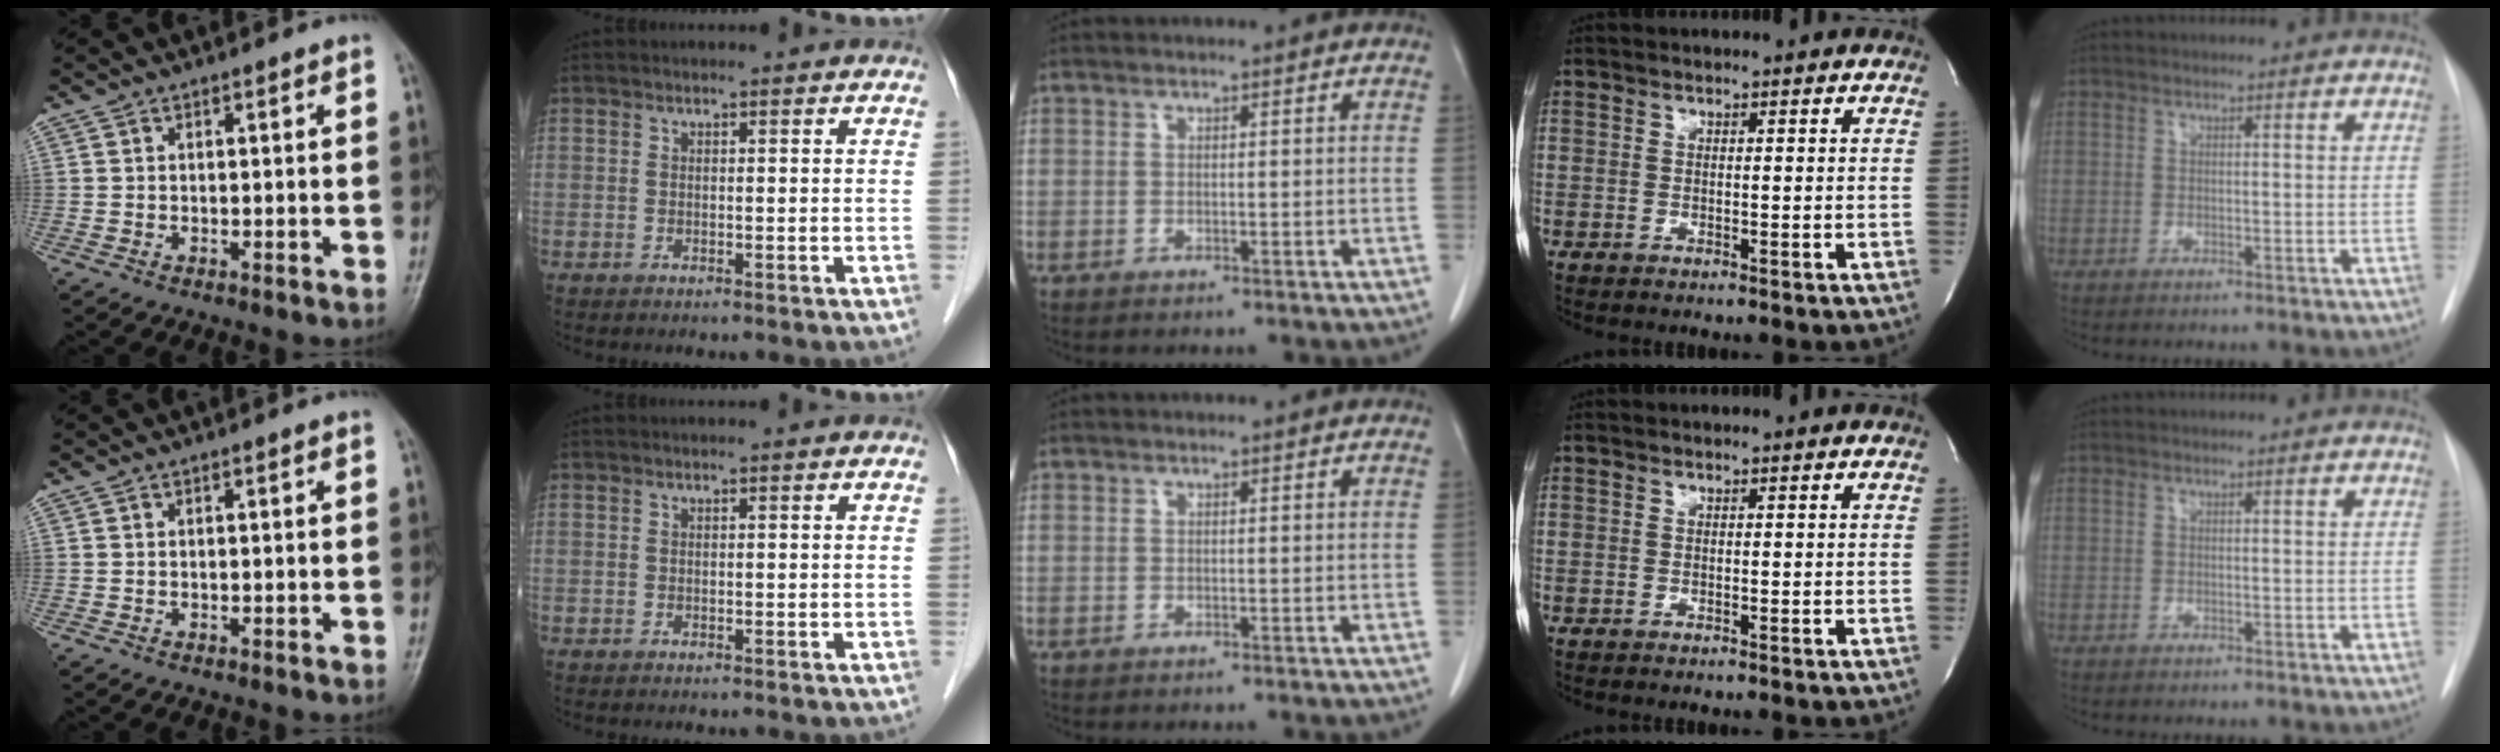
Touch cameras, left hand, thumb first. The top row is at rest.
{}